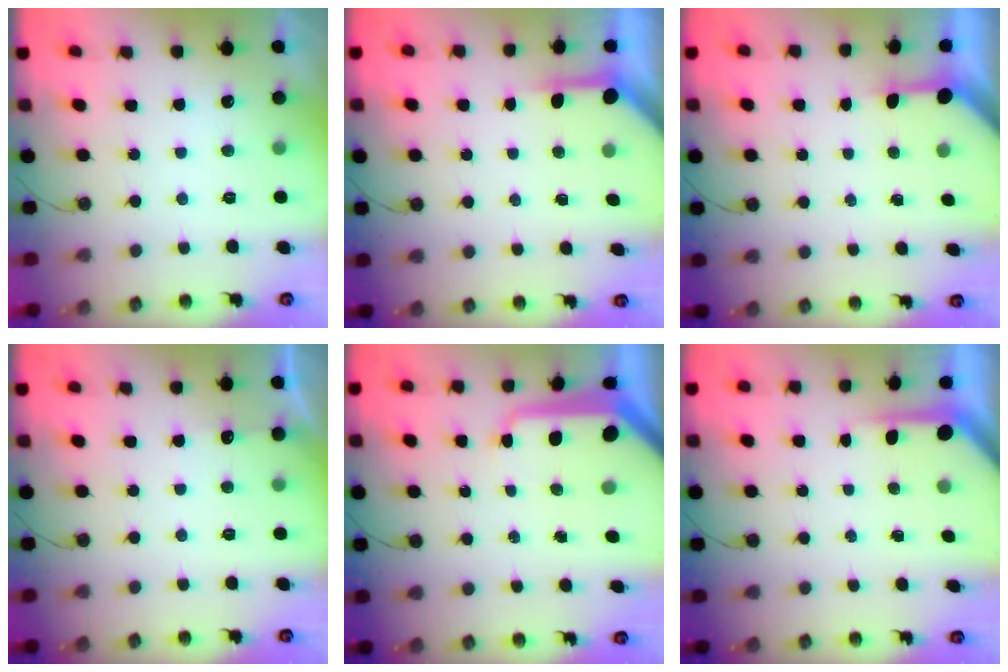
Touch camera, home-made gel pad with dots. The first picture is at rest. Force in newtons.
{"total": 3.9, "press": 3.9, "slide": 0.3}
{"total": 3.4, "press": 3.4, "slide": 0.3}
{"total": 2.7, "press": 2.7, "slide": 0.3}
{"total": 13.7, "press": 13.6, "slide": 1.4}
{"total": 3.8, "press": 3.8, "slide": 0.3}